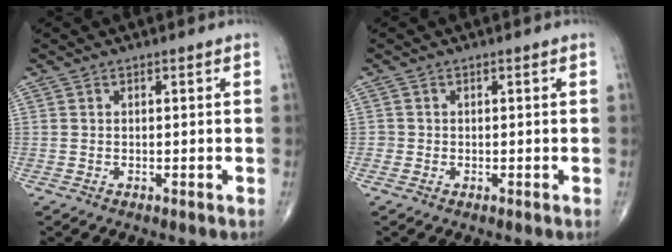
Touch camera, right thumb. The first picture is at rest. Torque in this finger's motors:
{"motor_torque": [-0.01, -0.07, 0.18, 0.12, 0.00]}